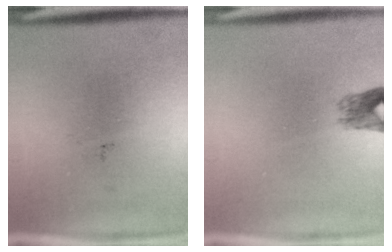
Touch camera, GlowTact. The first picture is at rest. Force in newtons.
{"total": 2.2}